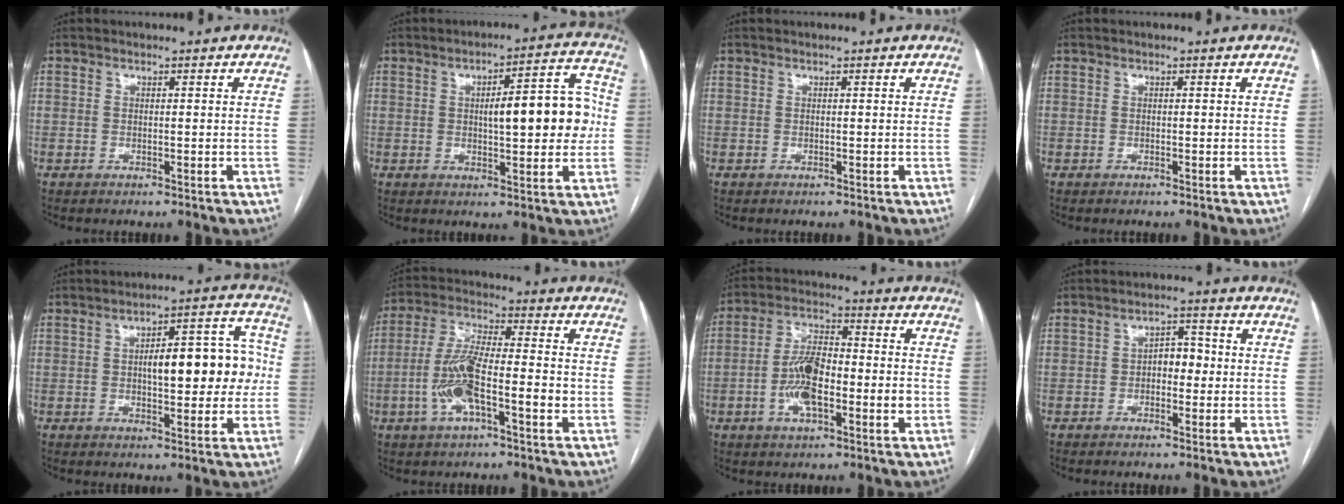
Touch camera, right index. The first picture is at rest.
{"total": 11.6, "force": [0.5, 3.1, 11.1], "torque": [-0.146, 0.028, 0.012]}
{"total": 0.0}
{"total": 0.0}
{"total": 12.1, "force": [0.3, 4.2, 11.3], "torque": [-0.151, 0.036, 0.011]}
{"total": 10.9, "force": [-3.0, 2.6, 10.2], "torque": [-0.211, 0.012, -0.057]}
{"total": 10.8, "force": [-2.1, 4.0, 9.8], "torque": [-0.197, 0.019, -0.039]}
{"total": 3.4, "force": [-0.4, 2.0, 2.7], "torque": [-0.037, 0.016, -0.009]}